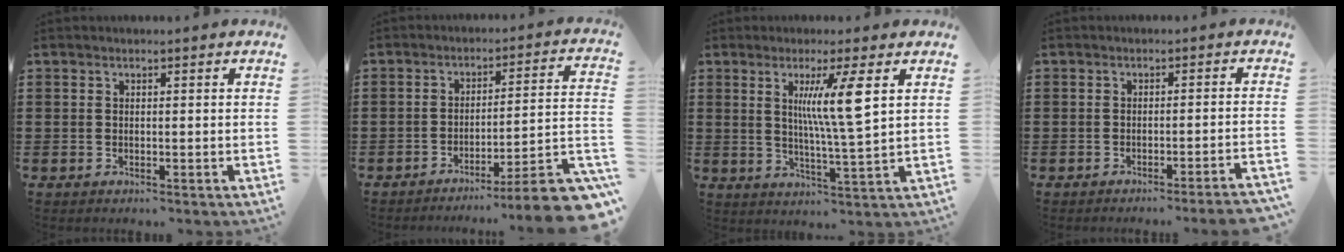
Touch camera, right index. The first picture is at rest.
{"total": 7.9, "force": [-5.8, 0.0, 5.4], "torque": [-0.074, -0.008, -0.114]}
{"total": 8.5, "force": [2.9, 0.0, 8.0], "torque": [-0.153, -0.005, 0.041]}
{"total": 2.4, "force": [-2.0, -0.6, 1.2], "torque": [-0.019, -0.005, -0.041]}